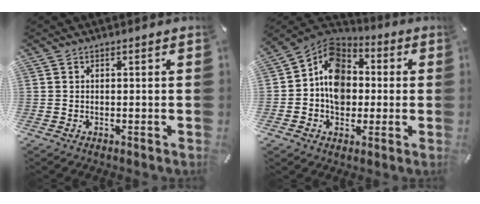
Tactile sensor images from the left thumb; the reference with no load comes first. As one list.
[{"total": 11.7, "force": [-0.5, 10.0, 6.1], "torque": [-0.105, 0.007, -0.012]}]